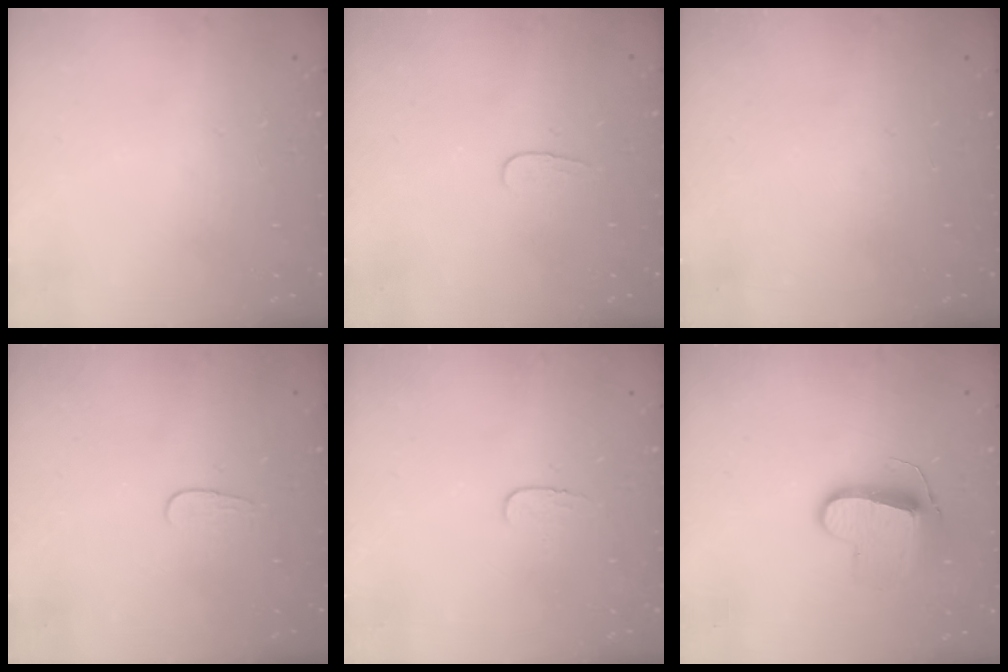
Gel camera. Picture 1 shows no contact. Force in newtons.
{"total": 3.8, "press": 3.8, "slide": 0.3}
{"total": 0.0}
{"total": 4.0, "press": 4.0, "slide": 0.3}
{"total": 3.9, "press": 3.8, "slide": 0.4}
{"total": 10.6, "press": 10.6, "slide": 0.9}